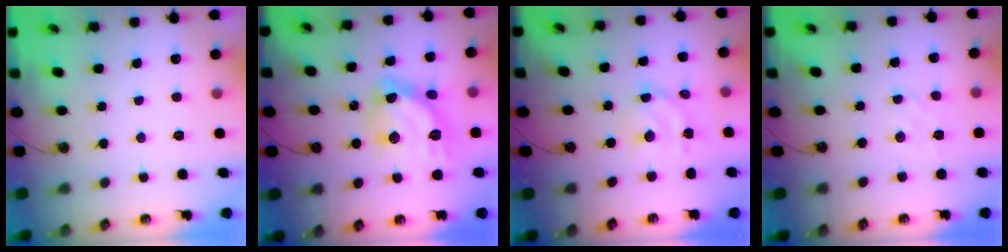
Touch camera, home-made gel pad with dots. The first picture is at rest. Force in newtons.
{"total": 13.9, "press": 13.9, "slide": 1.3}
{"total": 8.7, "press": 8.7, "slide": 0.7}
{"total": 2.8, "press": 2.8, "slide": 0.4}